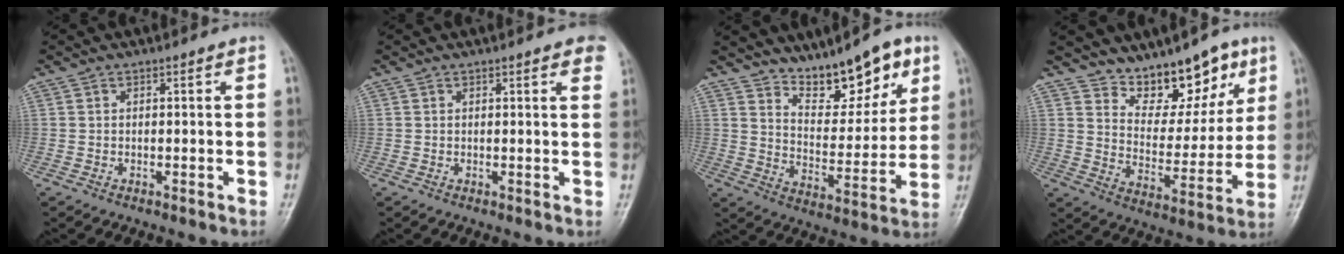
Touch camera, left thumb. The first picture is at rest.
{"total": 4.1, "force": [2.5, 1.0, 3.0], "torque": [-0.024, 0.000, 0.022]}
{"total": 13.3, "force": [9.1, 5.4, 8.0], "torque": [-0.082, -0.062, 0.156]}
{"total": 12.3, "force": [8.8, 6.3, 6.0], "torque": [-0.043, -0.062, 0.150]}